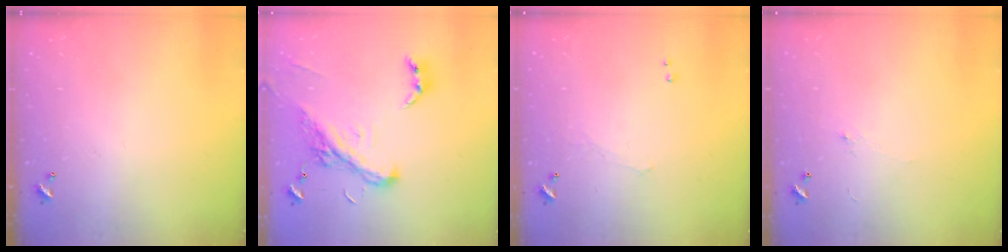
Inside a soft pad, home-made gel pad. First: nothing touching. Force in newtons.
{"total": 5.7, "press": 5.7, "slide": 0.7}
{"total": 0.9, "press": 0.7, "slide": 0.5}
{"total": 0.7, "press": 0.4, "slide": 0.6}